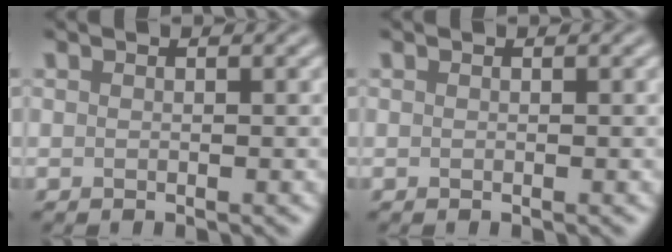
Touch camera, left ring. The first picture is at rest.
{"total": 0.0}